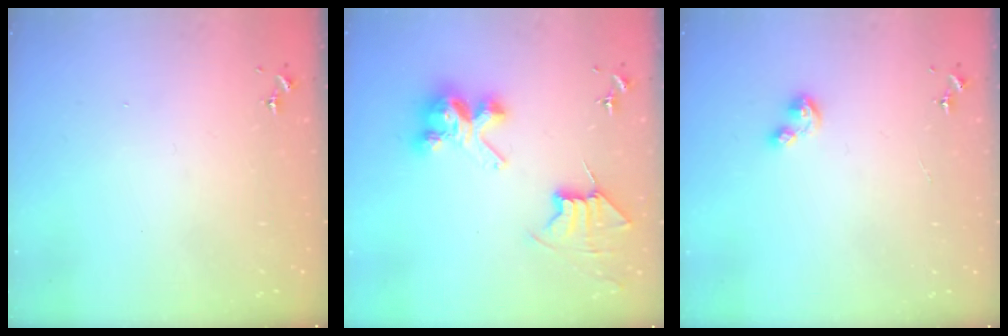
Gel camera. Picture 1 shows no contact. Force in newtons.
{"total": 9.4, "press": 9.4, "slide": 0.7}
{"total": 4.8, "press": 4.8, "slide": 0.4}